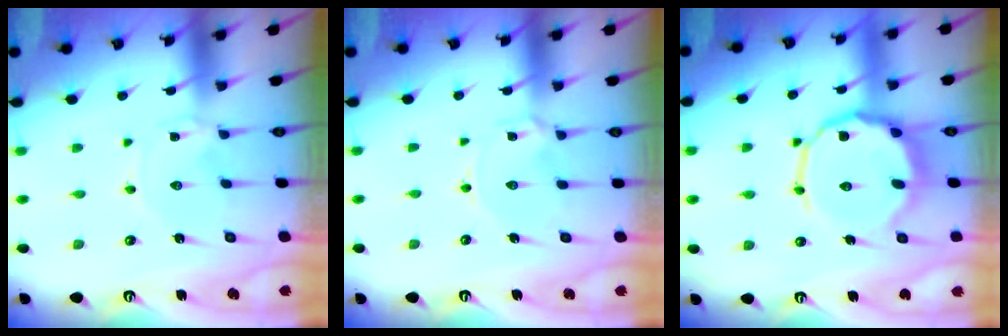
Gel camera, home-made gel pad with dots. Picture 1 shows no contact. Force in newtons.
{"total": 2.4, "press": 2.4, "slide": 0.3}
{"total": 13.5, "press": 13.3, "slide": 2.5}